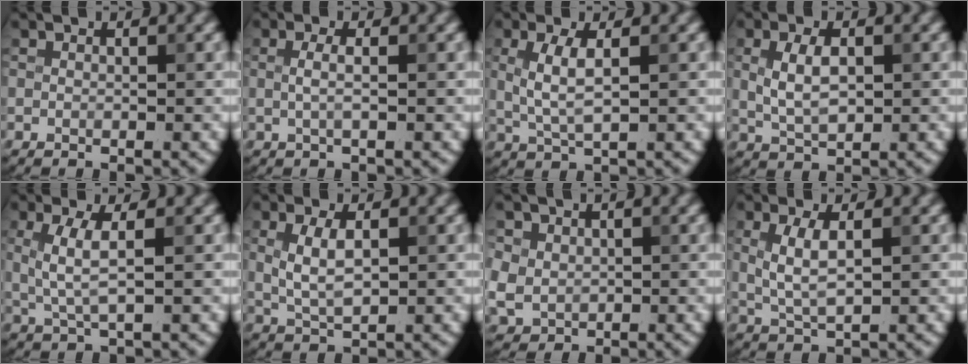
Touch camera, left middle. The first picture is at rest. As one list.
[{"total": 1.5, "force": [0.1, 0.4, 1.4], "torque": [-0.030, 0.001, 0.000]}, {"total": 3.2, "force": [0.5, 1.0, 3.0], "torque": [-0.070, 0.000, 0.011]}, {"total": 3.3, "force": [0.4, 1.8, 2.8], "torque": [-0.062, 0.000, 0.011]}, {"total": 3.0, "force": [0.5, 0.7, 2.9], "torque": [-0.067, -0.001, 0.012]}, {"total": 3.0, "force": [0.5, 1.3, 2.7], "torque": [-0.061, 0.000, 0.012]}, {"total": 3.3, "force": [0.6, 2.9, 1.3], "torque": [-0.037, 0.007, 0.018]}, {"total": 3.1, "force": [0.6, 1.1, 2.8], "torque": [-0.065, 0.000, 0.012]}]